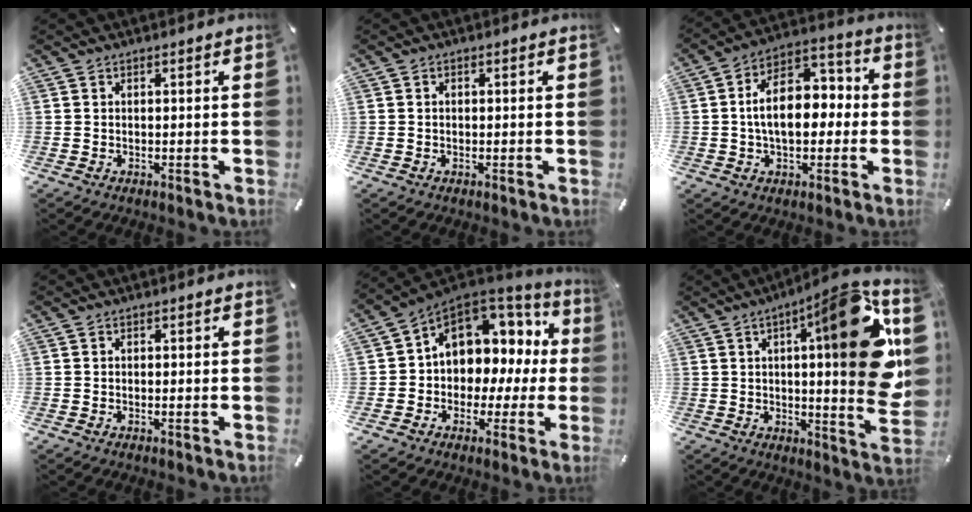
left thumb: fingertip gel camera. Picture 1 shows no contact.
{"total": 0.6, "force": [0.0, 0.4, 0.5], "torque": [-0.010, 0.001, -0.001]}
{"total": 13.3, "force": [-1.0, 8.7, 10.0], "torque": [-0.157, 0.008, -0.020]}
{"total": 0.5, "force": [-0.2, 0.1, 0.5], "torque": [-0.010, -0.003, -0.003]}
{"total": 10.4, "force": [3.5, 8.6, 4.6], "torque": [-0.083, -0.030, 0.067]}
{"total": 26.4, "force": [6.6, 6.8, 24.6], "torque": [-0.321, -0.053, 0.095]}